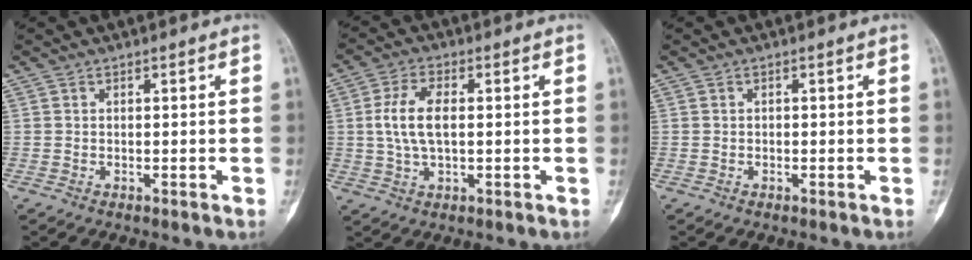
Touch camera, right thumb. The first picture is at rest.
{"total": 7.7, "force": [0.5, 3.8, 6.6], "torque": [-0.139, 0.007, 0.009]}
{"total": 0.0}